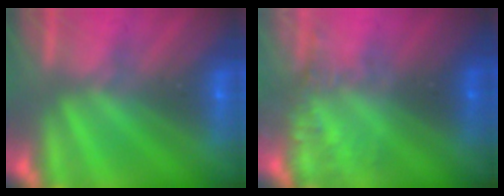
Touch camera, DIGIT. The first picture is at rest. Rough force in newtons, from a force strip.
{"total": 2.2}